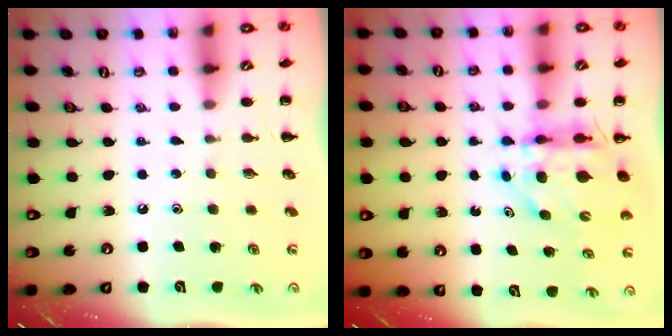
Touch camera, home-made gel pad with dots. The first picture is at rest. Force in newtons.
{"total": 7.2, "press": 6.6, "slide": 2.9}